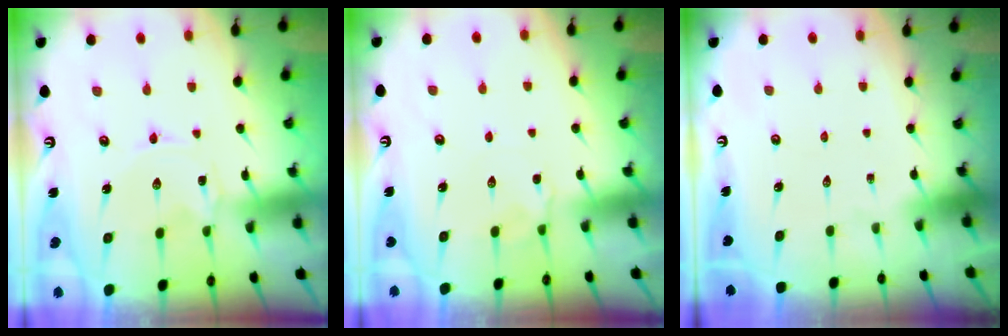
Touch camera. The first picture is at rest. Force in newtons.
{"total": 3.2, "press": 3.1, "slide": 0.8}
{"total": 0.0}